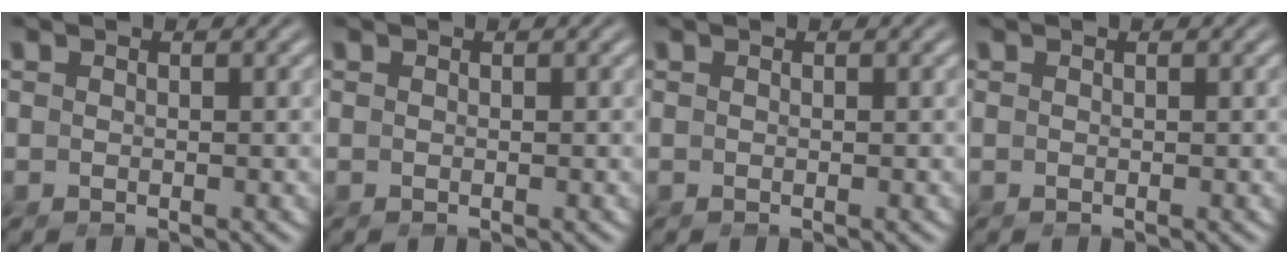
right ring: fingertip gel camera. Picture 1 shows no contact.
{"total": 0.0}
{"total": 0.0}
{"total": 0.0}